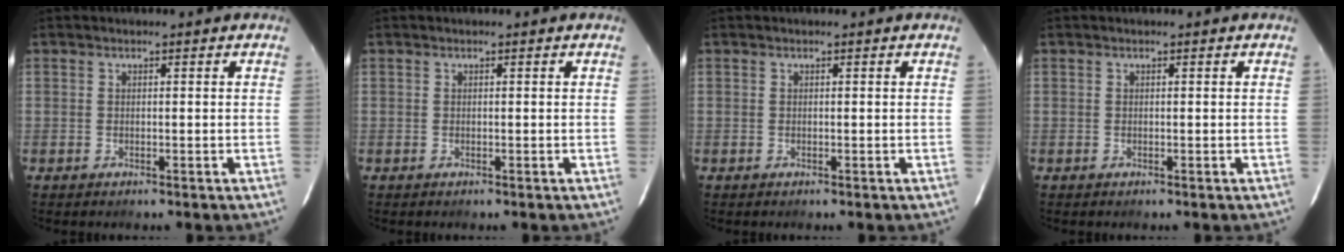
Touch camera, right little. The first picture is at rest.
{"total": 0.0}
{"total": 0.0}
{"total": 0.0}